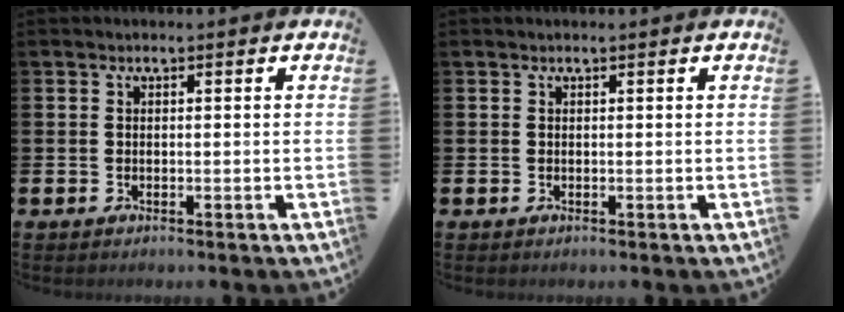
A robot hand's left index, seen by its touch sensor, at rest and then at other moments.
{"total": 0.0}